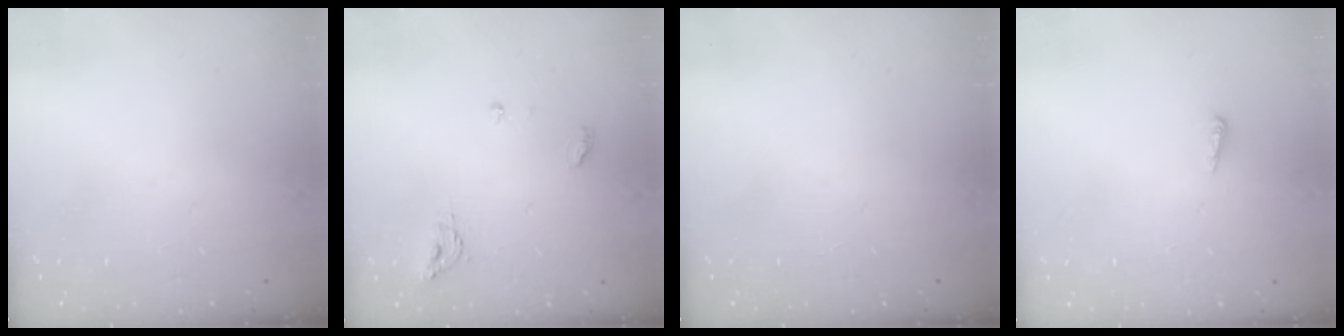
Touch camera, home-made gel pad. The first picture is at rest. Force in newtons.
{"total": 5.3, "press": 5.3, "slide": 0.4}
{"total": 0.0}
{"total": 3.6, "press": 3.5, "slide": 0.6}